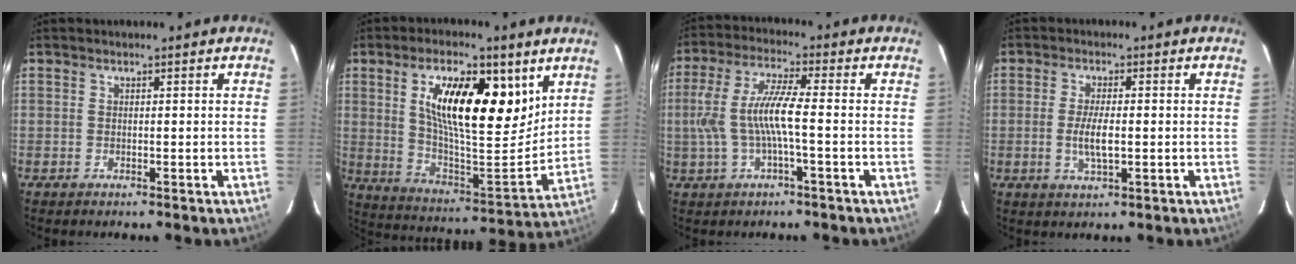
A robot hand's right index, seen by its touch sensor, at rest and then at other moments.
{"total": 19.7, "force": [8.4, 7.4, 16.1], "torque": [-0.270, 0.006, 0.147]}
{"total": 9.4, "force": [-1.2, 1.2, 9.3], "torque": [-0.195, 0.004, -0.017]}
{"total": 4.7, "force": [-0.7, 1.3, 4.4], "torque": [-0.088, -0.007, -0.011]}